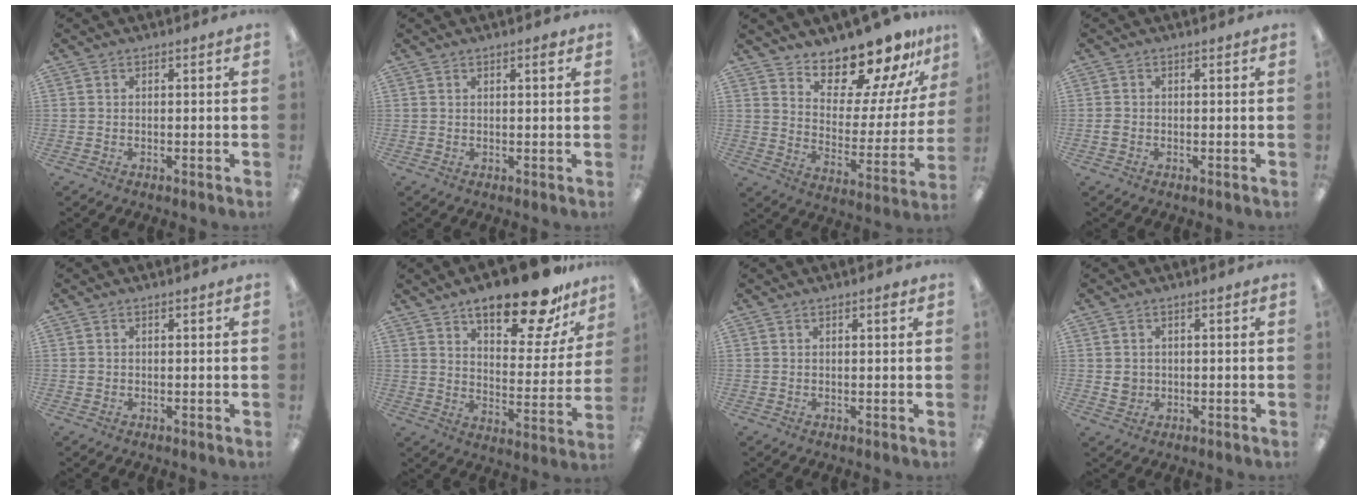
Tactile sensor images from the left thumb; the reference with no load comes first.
{"total": 1.6, "force": [1.1, 0.4, 1.1], "torque": [-0.007, -0.006, 0.015]}
{"total": 16.4, "force": [14.9, 4.3, 5.2], "torque": [-0.083, -0.134, 0.257]}
{"total": 1.3, "force": [-0.3, 1.0, 0.7], "torque": [-0.012, 0.003, -0.007]}
{"total": 0.8, "force": [0.2, 0.7, 0.2], "torque": [-0.005, 0.005, 0.002]}
{"total": 20.3, "force": [15.0, 6.6, 12.0], "torque": [-0.168, -0.094, 0.242]}
{"total": 1.3, "force": [0.9, 0.4, 0.9], "torque": [-0.011, -0.002, 0.014]}
{"total": 2.4, "force": [0.5, 2.3, 0.6], "torque": [-0.005, 0.001, 0.006]}